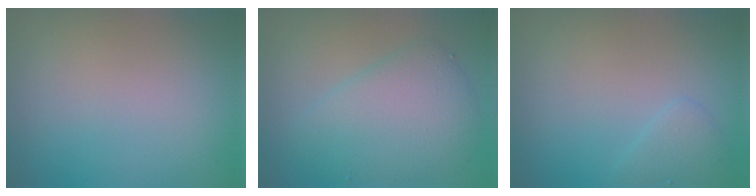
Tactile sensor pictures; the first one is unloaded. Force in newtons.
{"total": 5.1, "press": 5.1, "slide": 0.2}
{"total": 1.3, "press": 1.3, "slide": 0.1}